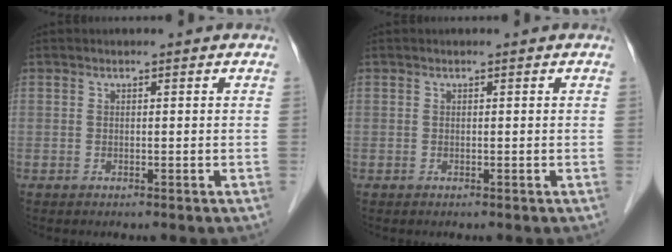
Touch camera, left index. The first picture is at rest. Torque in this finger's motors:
{"motor_torque": [0.00, 0.00, 0.03, 0.00]}